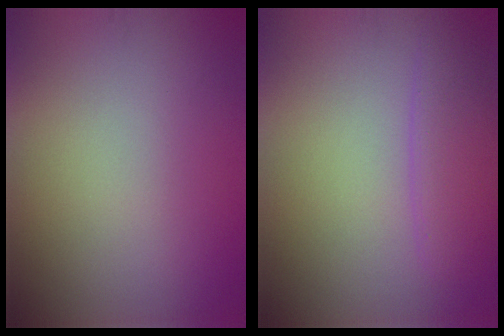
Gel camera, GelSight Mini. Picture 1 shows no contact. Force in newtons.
{"total": 2.8, "press": 2.8, "slide": 0.3}